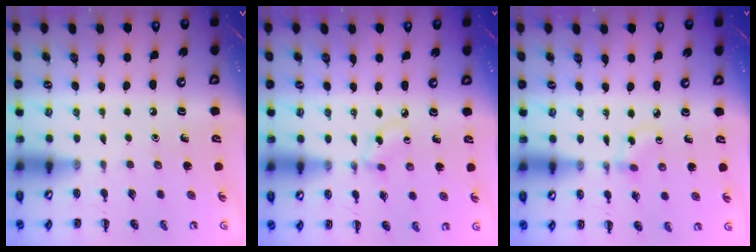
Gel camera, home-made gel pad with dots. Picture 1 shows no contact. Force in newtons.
{"total": 2.8, "press": 2.6, "slide": 1.1}
{"total": 2.8, "press": 2.5, "slide": 1.2}